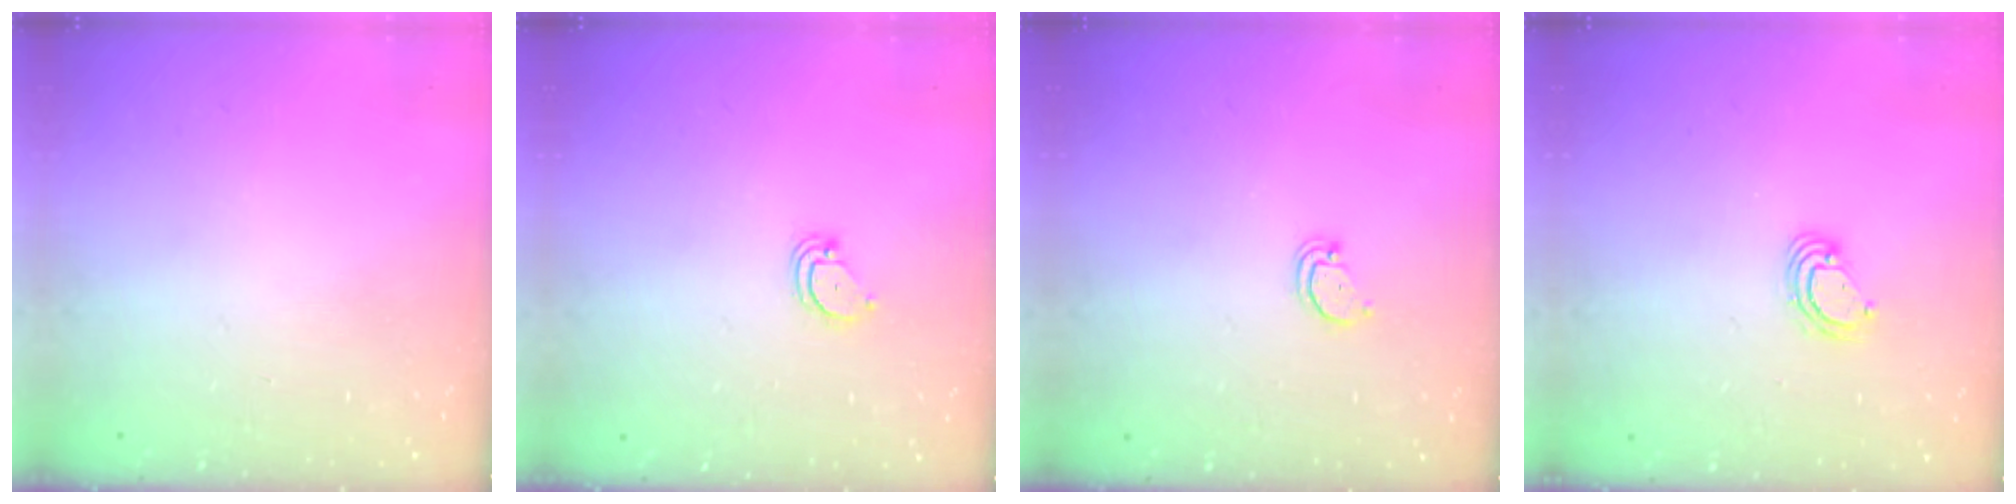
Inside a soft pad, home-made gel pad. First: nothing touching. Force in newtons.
{"total": 3.0, "press": 3.0, "slide": 0.2}
{"total": 2.0, "press": 2.0, "slide": 0.2}
{"total": 3.9, "press": 3.9, "slide": 0.1}